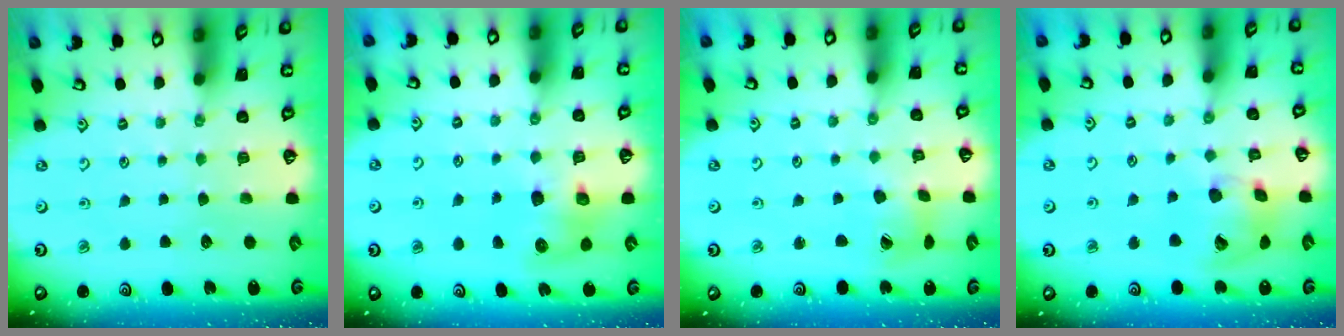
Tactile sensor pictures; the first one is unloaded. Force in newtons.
{"total": 9.1, "press": 9.0, "slide": 1.2}
{"total": 6.1, "press": 6.1, "slide": 0.7}
{"total": 14.4, "press": 14.2, "slide": 2.3}